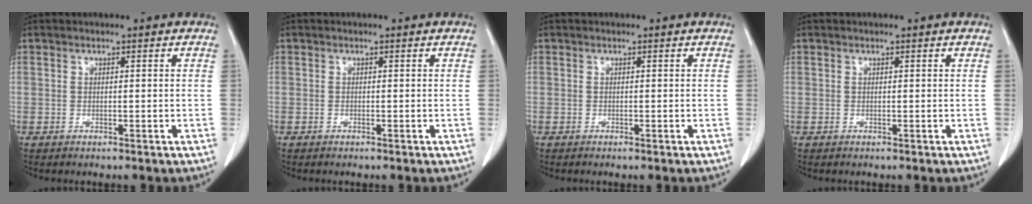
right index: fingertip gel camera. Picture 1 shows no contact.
{"total": 0.0}
{"total": 0.0}
{"total": 0.0}